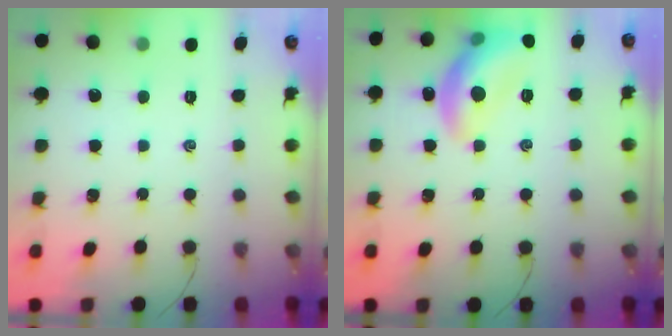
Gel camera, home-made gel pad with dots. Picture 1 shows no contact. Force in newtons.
{"total": 13.2, "press": 13.2, "slide": 1.3}